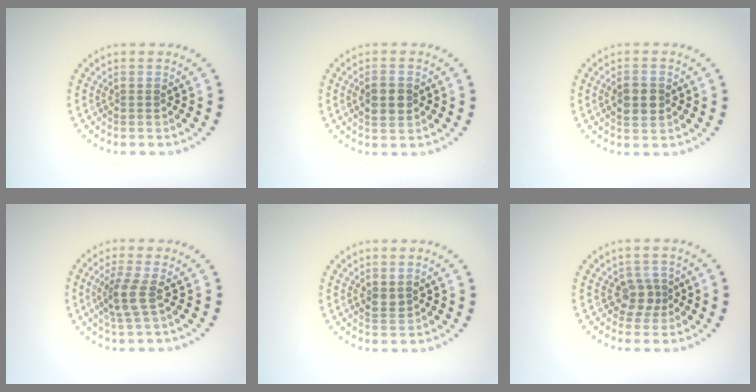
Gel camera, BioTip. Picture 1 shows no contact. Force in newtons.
{"total": 2.4, "press": 2.4, "slide": 0.1}
{"total": 2.9, "press": 2.9, "slide": 0.0}
{"total": 2.6, "press": 2.0, "slide": 1.6}
{"total": 1.2, "press": 1.2, "slide": 0.3}
{"total": 1.9, "press": 1.7, "slide": 1.0}